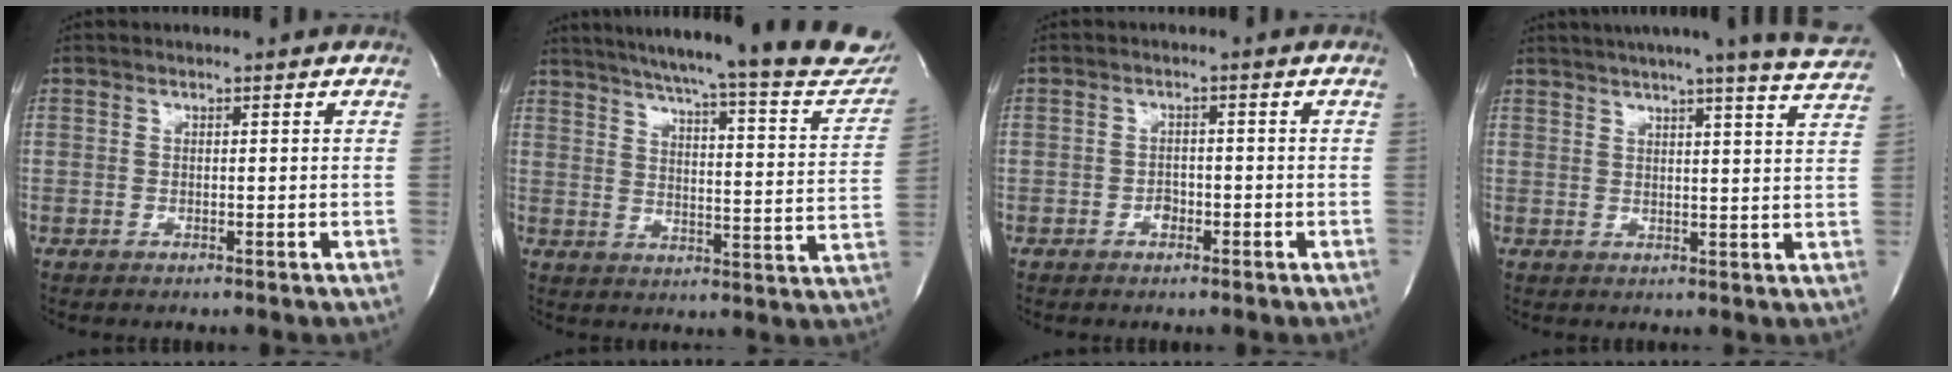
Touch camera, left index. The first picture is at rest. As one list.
[{"total": 26.8, "force": [23.6, 2.2, 12.6], "torque": [-0.186, -0.068, 0.284]}, {"total": 2.0, "force": [-1.5, 1.1, 0.7], "torque": [-0.009, 0.001, -0.025]}, {"total": 15.5, "force": [13.8, -1.1, 7.0], "torque": [-0.107, -0.040, 0.155]}]